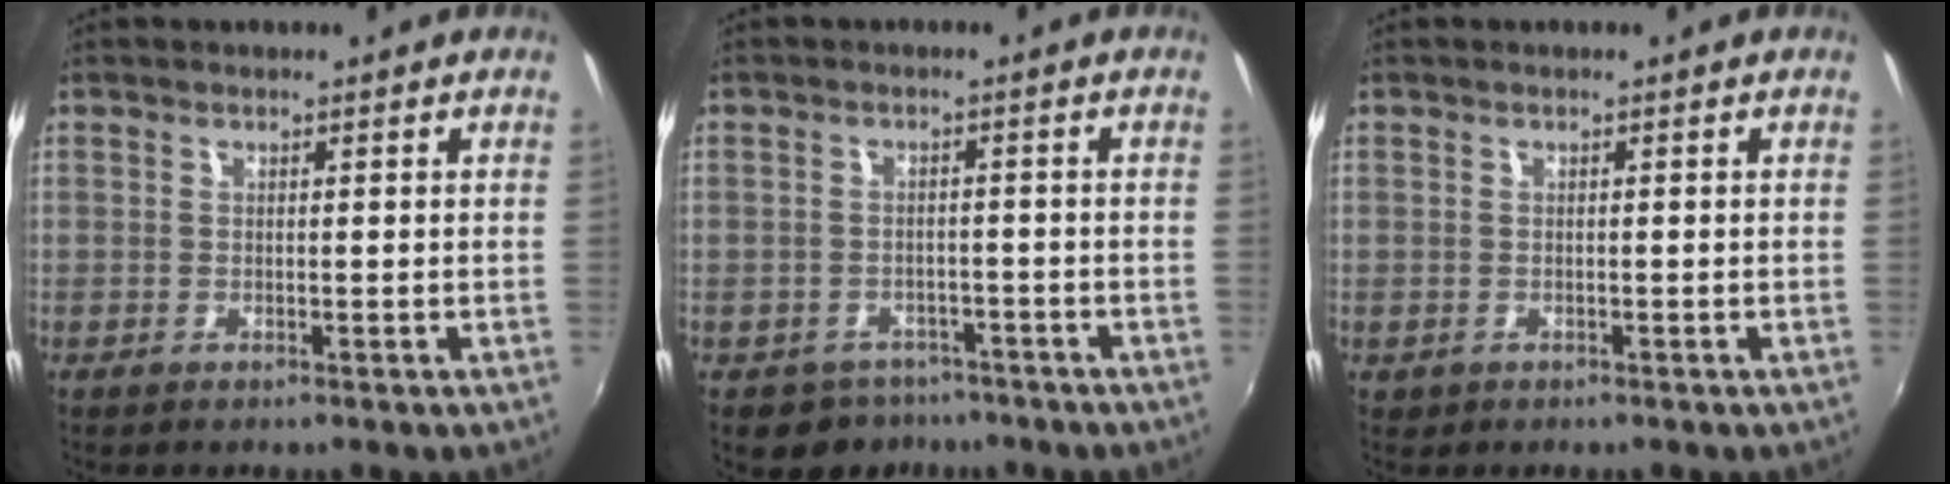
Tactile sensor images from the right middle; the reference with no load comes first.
{"total": 6.1, "force": [-4.4, 4.1, 1.2], "torque": [-0.036, 0.005, -0.058]}
{"total": 0.7, "force": [-0.2, 0.6, 0.2], "torque": [-0.003, -0.002, -0.002]}